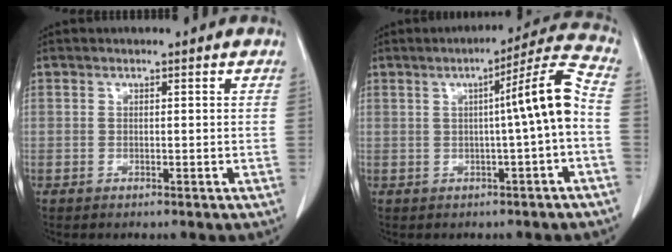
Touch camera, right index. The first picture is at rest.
{"total": 8.2, "force": [-0.7, -0.9, 8.1], "torque": [-0.114, 0.019, -0.013]}